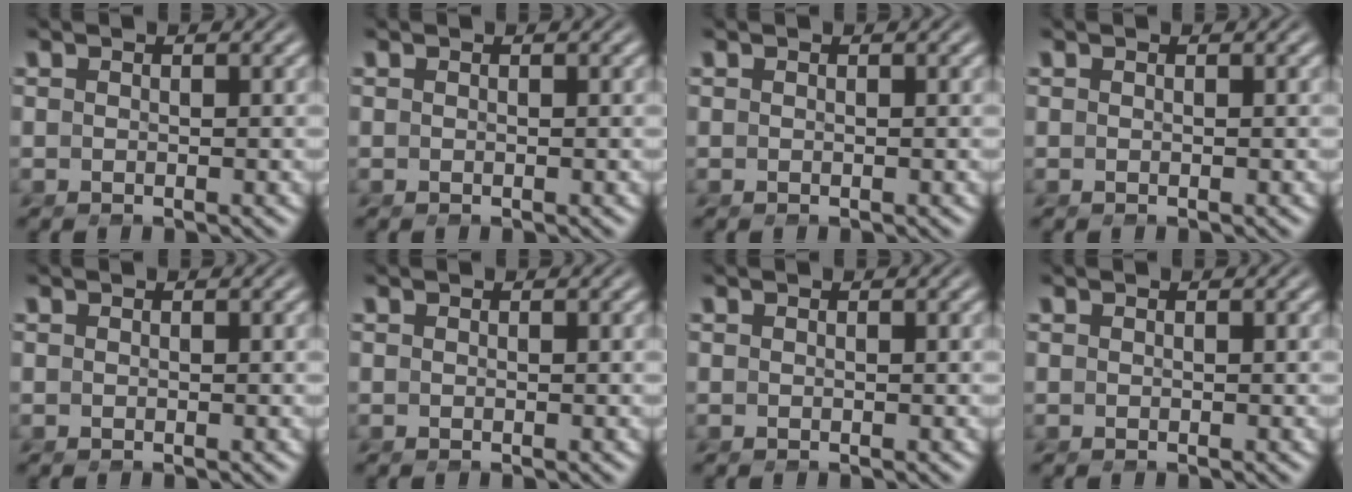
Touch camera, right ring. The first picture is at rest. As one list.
[{"total": 0.0}, {"total": 0.0}, {"total": 0.0}, {"total": 0.0}, {"total": 0.0}, {"total": 0.0}, {"total": 0.0}]